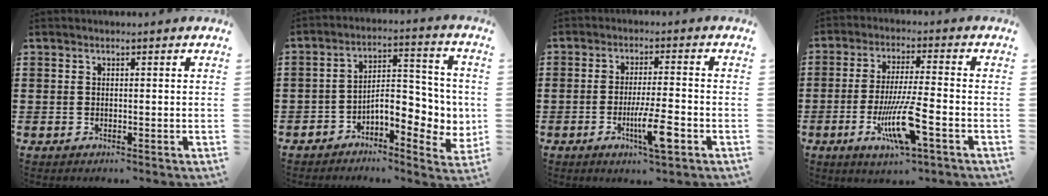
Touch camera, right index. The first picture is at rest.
{"total": 7.6, "force": [-1.5, 4.5, 5.9], "torque": [-0.080, -0.013, -0.032]}
{"total": 6.9, "force": [-2.9, 1.0, 6.2], "torque": [-0.108, -0.008, -0.049]}
{"total": 10.1, "force": [-4.0, 1.3, 9.2], "torque": [-0.179, -0.014, -0.074]}